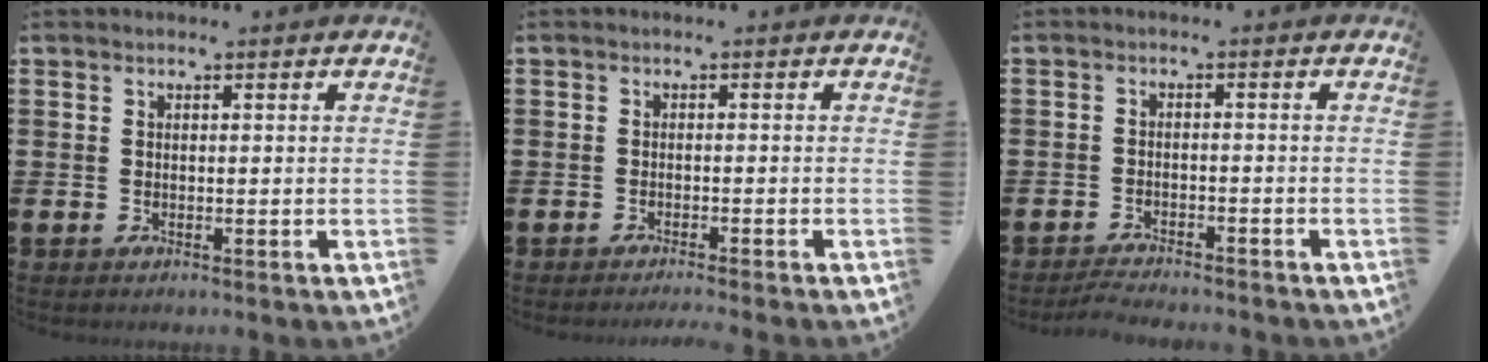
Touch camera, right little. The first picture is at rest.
{"total": 1.0, "force": [-0.9, -0.2, 0.2], "torque": [-0.002, -0.001, -0.018]}
{"total": 2.1, "force": [-2.1, 0.0, 0.3], "torque": [-0.007, 0.006, -0.044]}